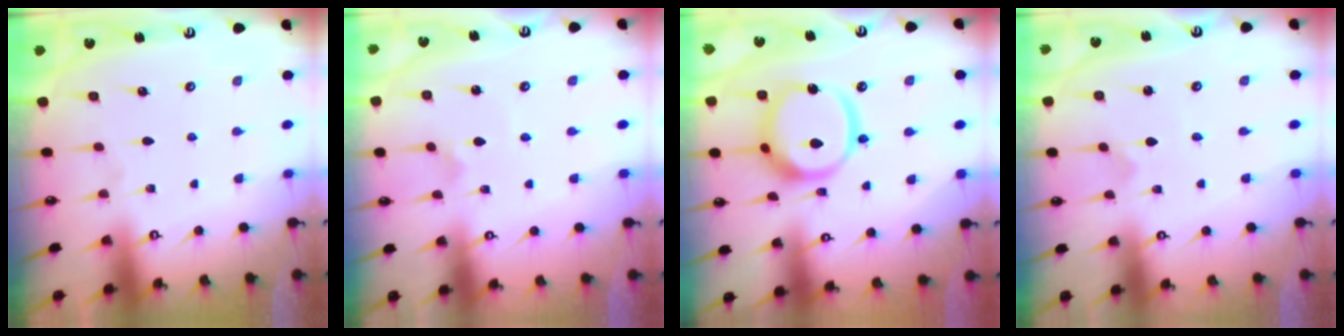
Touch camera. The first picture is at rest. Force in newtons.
{"total": 2.9, "press": 2.9, "slide": 0.1}
{"total": 15.2, "press": 15.1, "slide": 2.1}
{"total": 0.0}